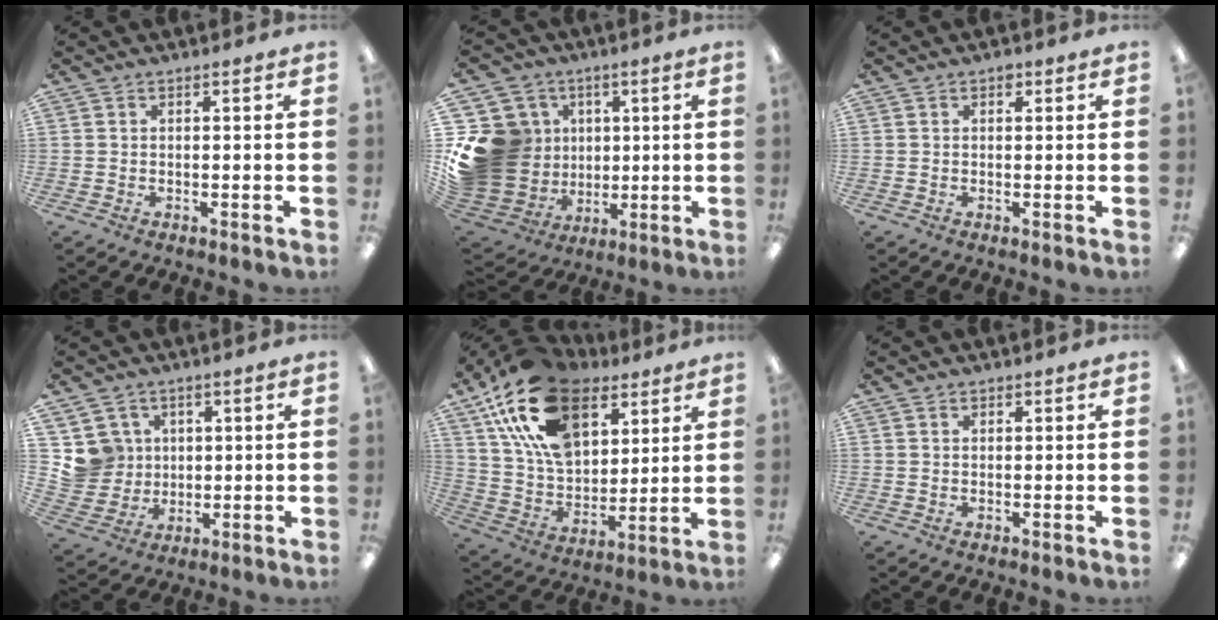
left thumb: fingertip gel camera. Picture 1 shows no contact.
{"total": 22.0, "force": [1.9, 19.5, 9.9], "torque": [-0.225, -0.013, 0.081]}
{"total": 1.2, "force": [0.7, 0.8, 0.6], "torque": [-0.005, 0.000, 0.010]}
{"total": 8.4, "force": [3.0, 7.8, 0.4], "torque": [-0.028, -0.006, 0.064]}
{"total": 22.6, "force": [12.5, 13.2, 13.4], "torque": [-0.260, -0.049, 0.227]}
{"total": 0.6, "force": [0.5, 0.4, 0.1], "torque": [-0.002, 0.002, 0.009]}